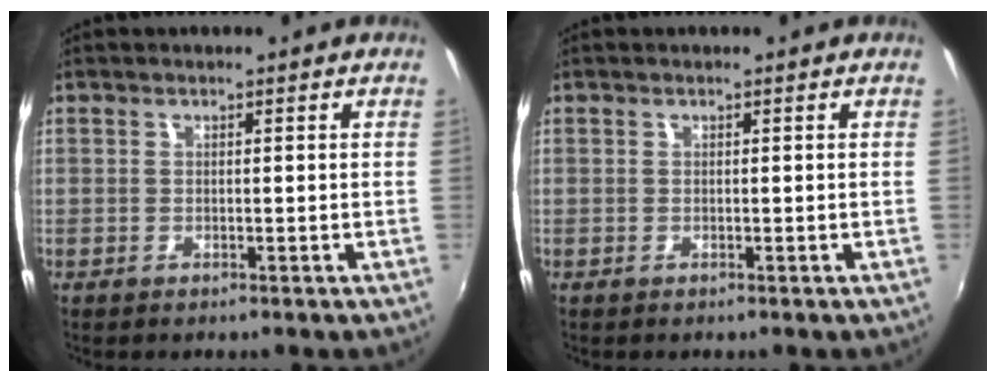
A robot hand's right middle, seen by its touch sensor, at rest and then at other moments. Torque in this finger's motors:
{"motor_torque": [-0.04, 0.04, -0.01, -0.01]}